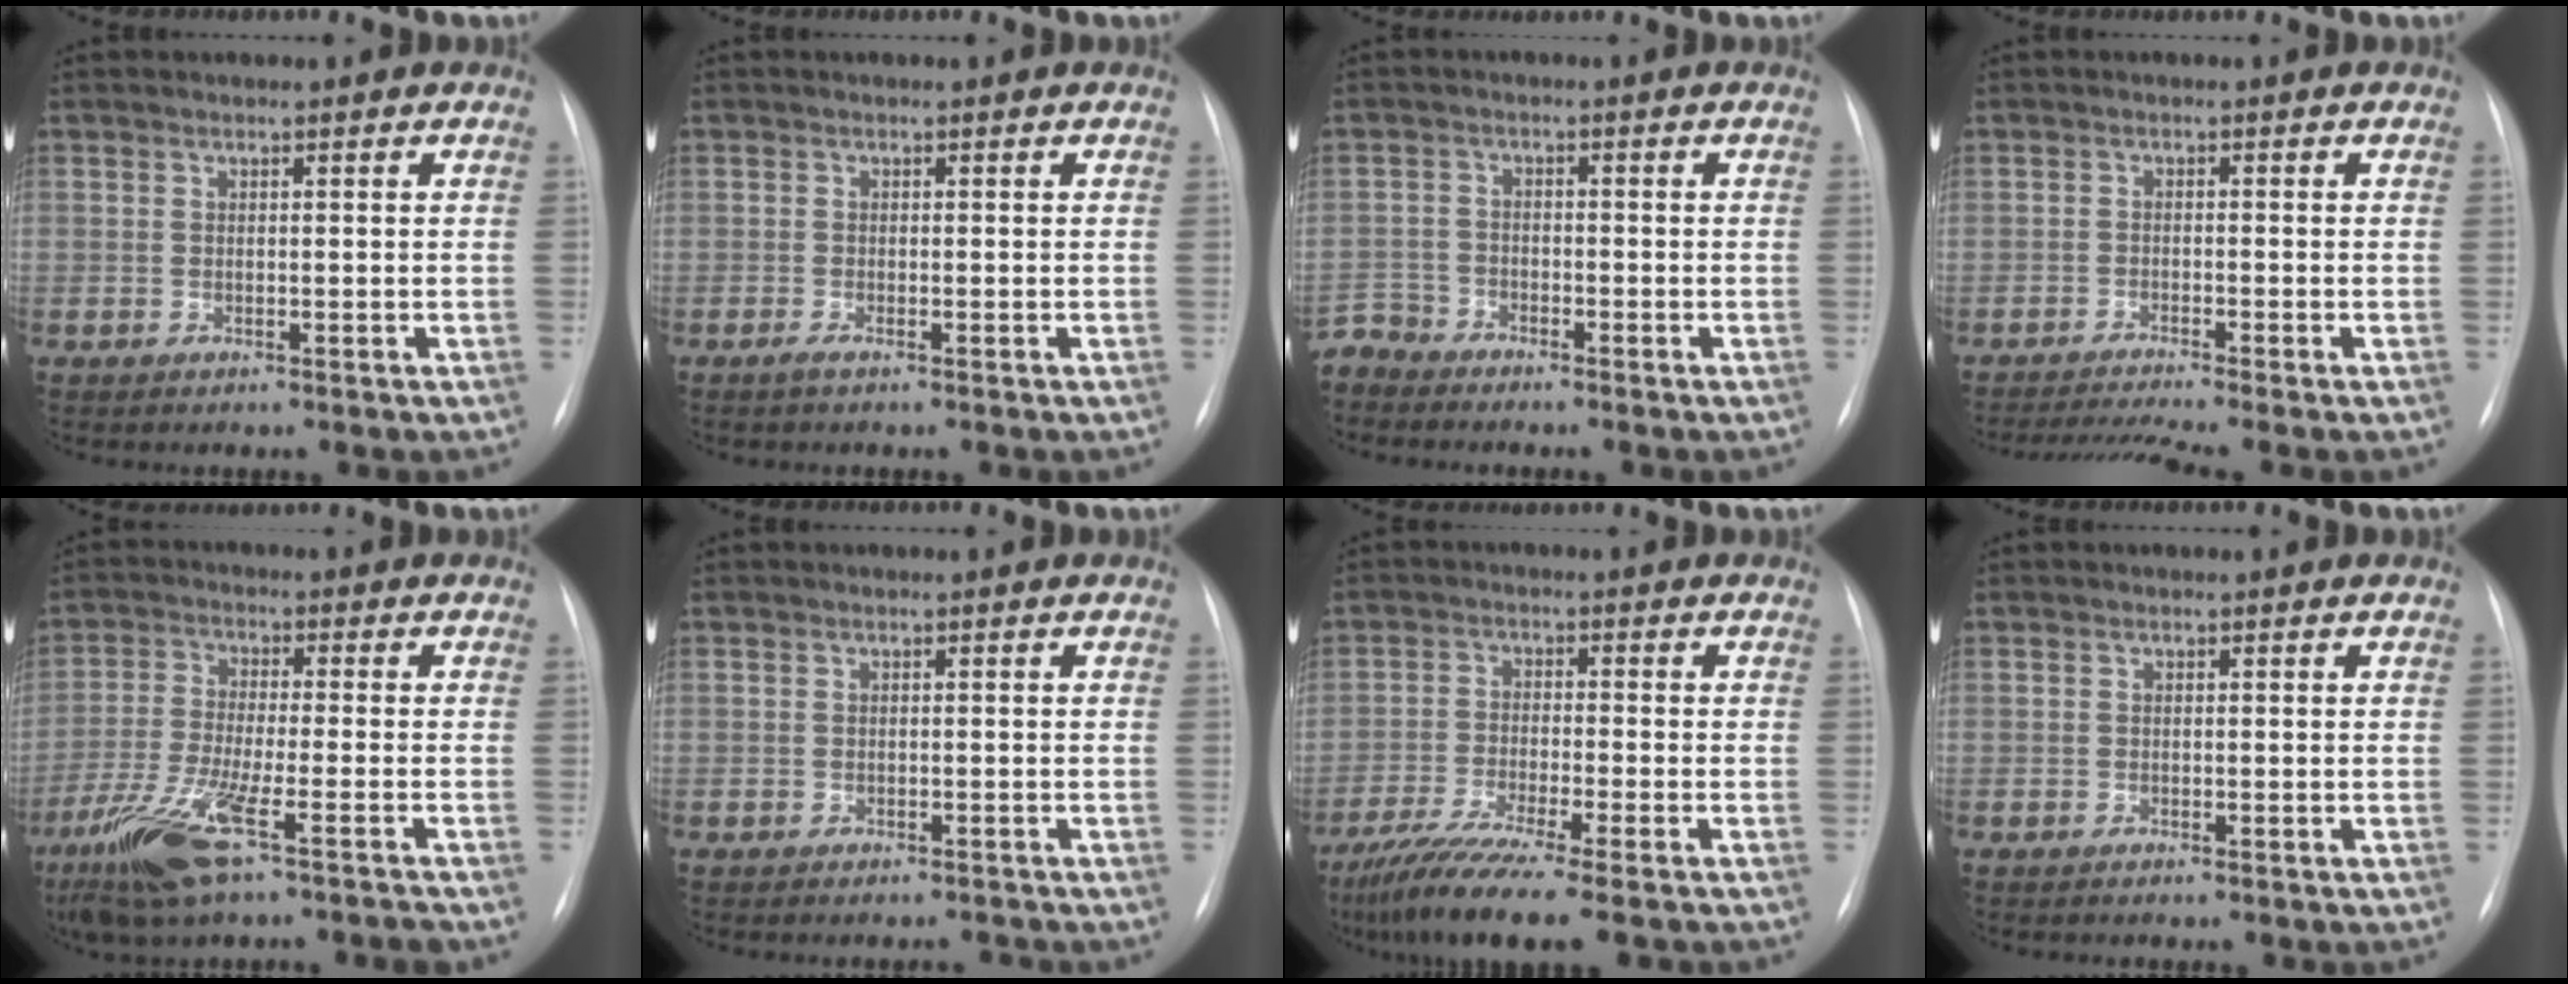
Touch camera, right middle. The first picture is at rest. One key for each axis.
{"total": 1.0, "fx": -0.7, "fy": 0.0, "fz": 0.7, "tx": -0.017, "ty": -0.002, "tz": -0.015}
{"total": 3.7, "fx": -3.5, "fy": 0.6, "fz": -0.8, "tx": 0.021, "ty": -0.009, "tz": -0.069}
{"total": 5.4, "fx": -4.6, "fy": -1.6, "fz": 2.2, "tx": -0.041, "ty": -0.016, "tz": -0.079}
{"total": 11.7, "fx": -7.4, "fy": 0.5, "fz": 9.0, "tx": -0.182, "ty": -0.031, "tz": -0.136}
{"total": 1.4, "fx": -1.3, "fy": 0.2, "fz": 0.0, "tx": 0.007, "ty": -0.003, "tz": -0.013}
{"total": 10.4, "fx": -8.1, "fy": -0.6, "fz": 6.5, "tx": -0.110, "ty": -0.034, "tz": -0.135}
{"total": 0.0}